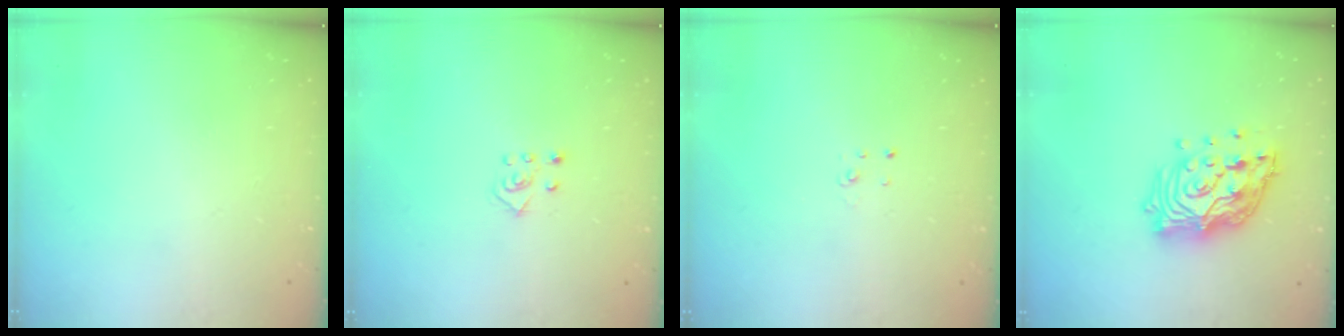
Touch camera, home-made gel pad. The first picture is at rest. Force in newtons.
{"total": 5.0, "press": 4.9, "slide": 0.4}
{"total": 2.0, "press": 2.0, "slide": 0.2}
{"total": 17.4, "press": 17.1, "slide": 3.2}